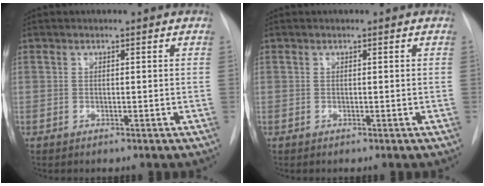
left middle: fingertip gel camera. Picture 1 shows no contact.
{"total": 0.0}